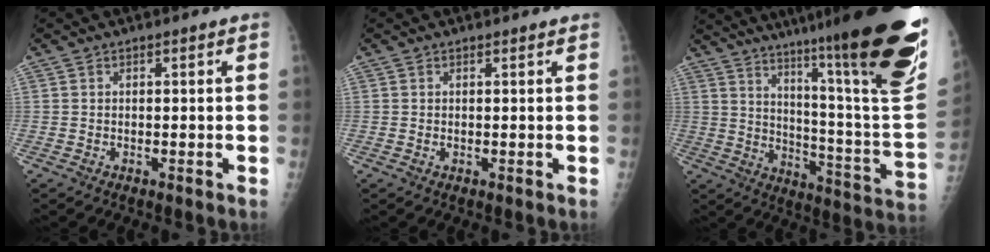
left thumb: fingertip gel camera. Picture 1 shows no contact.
{"total": 0.6, "force": [0.4, 0.4, 0.3], "torque": [-0.006, -0.002, 0.005]}
{"total": 33.5, "force": [21.9, 3.4, 25.0], "torque": [-0.280, -0.104, 0.315]}